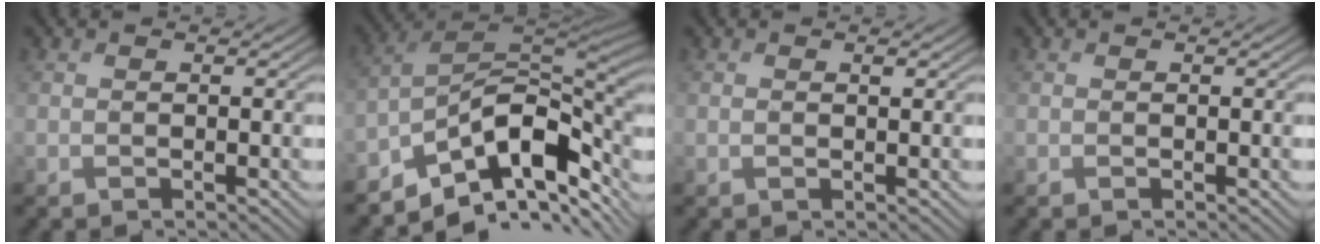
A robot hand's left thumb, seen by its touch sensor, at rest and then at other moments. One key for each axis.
{"total": 13.5, "fx": -5.4, "fy": 7.2, "fz": 10.1, "tx": -0.181, "ty": -0.009, "tz": -0.098}
{"total": 0.7, "fx": 0.2, "fy": 0.3, "fz": 0.6, "tx": -0.012, "ty": -0.003, "tz": 0.004}
{"total": 0.0}